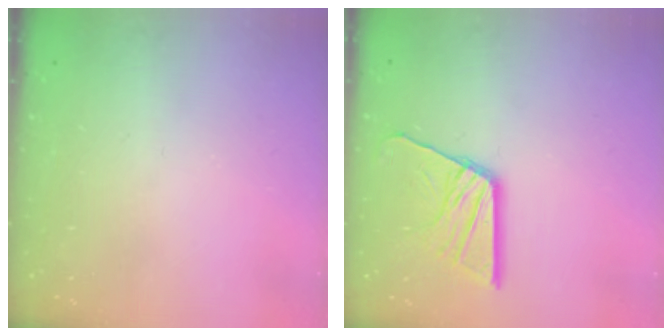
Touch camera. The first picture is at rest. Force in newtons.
{"total": 12.9, "press": 12.9, "slide": 1.2}